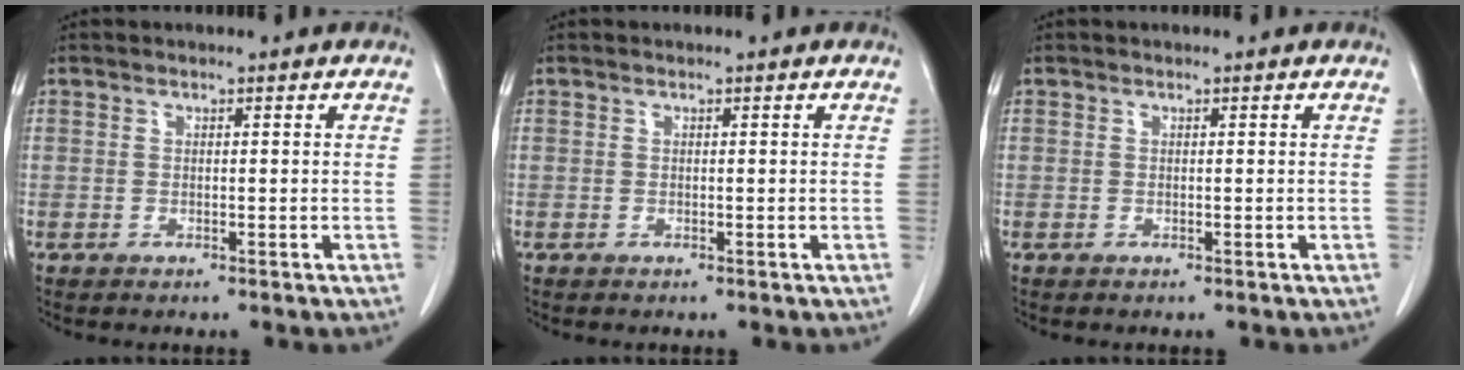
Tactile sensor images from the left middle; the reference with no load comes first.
{"total": 0.0}
{"total": 0.0}